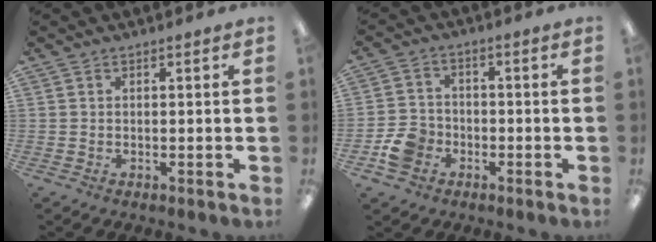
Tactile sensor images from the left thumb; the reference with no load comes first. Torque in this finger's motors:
{"motor_torque": [-0.61, 0.83, 0.26, -0.21, 0.04]}